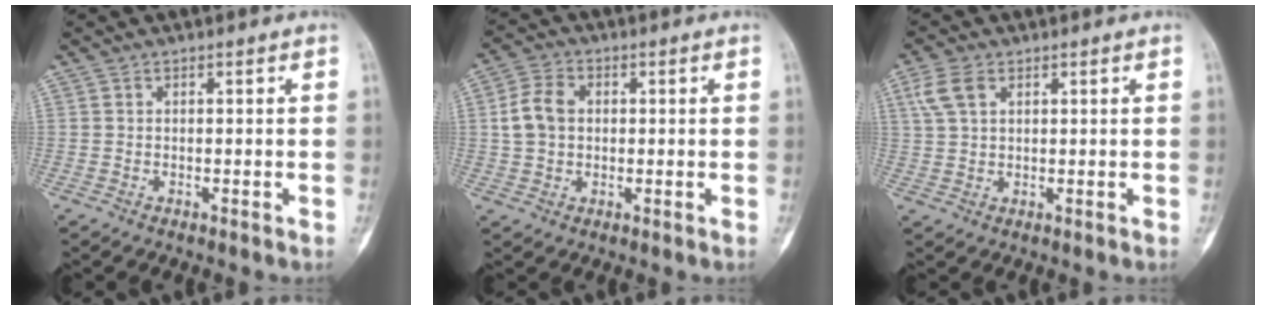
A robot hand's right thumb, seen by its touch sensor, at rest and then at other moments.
{"total": 6.6, "force": [0.7, 5.0, 4.3], "torque": [-0.080, 0.013, 0.010]}
{"total": 4.9, "force": [2.1, 2.9, 3.3], "torque": [-0.071, 0.006, 0.047]}